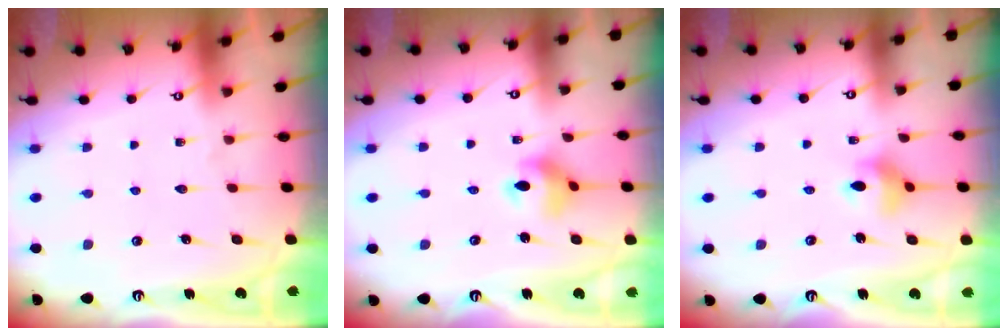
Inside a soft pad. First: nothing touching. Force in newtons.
{"total": 7.0, "press": 7.0, "slide": 0.4}
{"total": 7.1, "press": 6.6, "slide": 2.5}